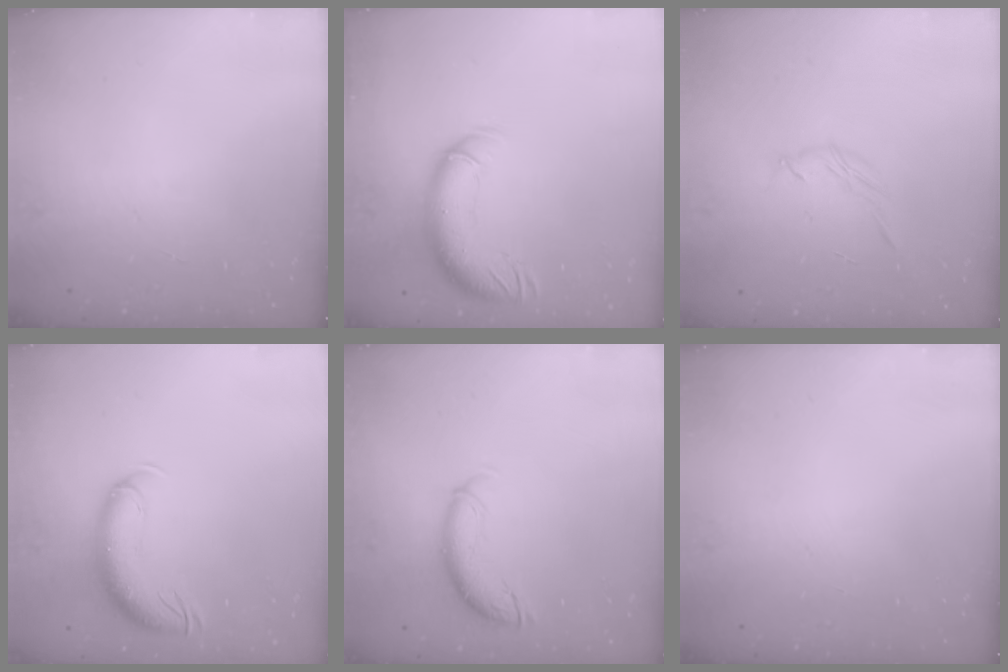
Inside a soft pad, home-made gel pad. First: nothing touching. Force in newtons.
{"total": 13.0, "press": 12.6, "slide": 3.4}
{"total": 3.6, "press": 3.5, "slide": 0.8}
{"total": 12.1, "press": 11.8, "slide": 2.7}
{"total": 9.9, "press": 9.8, "slide": 1.4}
{"total": 0.0}